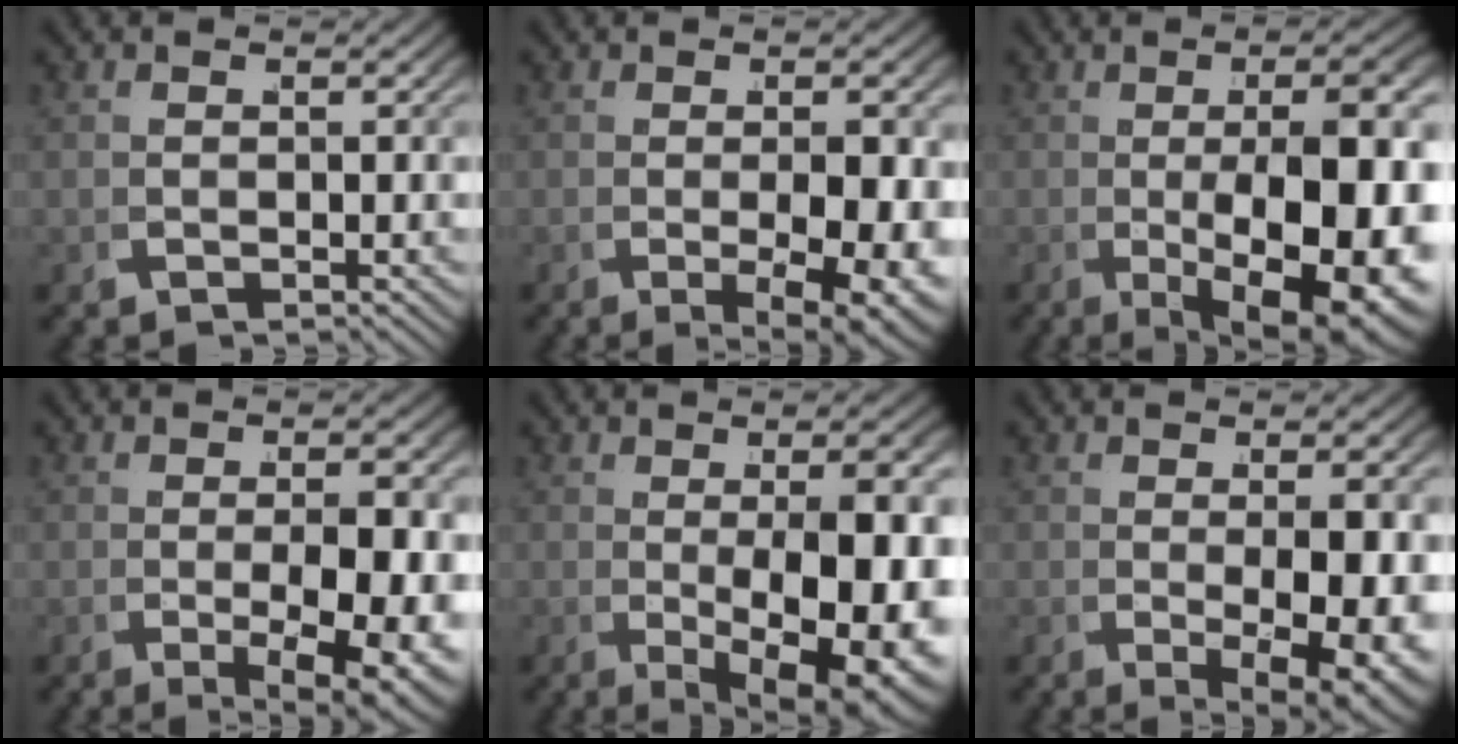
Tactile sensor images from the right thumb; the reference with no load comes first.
{"total": 7.1, "force": [-1.2, 3.3, 6.2], "torque": [-0.094, -0.014, -0.011]}
{"total": 13.5, "force": [-2.0, 5.7, 12.0], "torque": [-0.185, -0.026, -0.001]}
{"total": 8.0, "force": [-1.3, 3.7, 7.0], "torque": [-0.109, -0.014, -0.011]}
{"total": 12.1, "force": [-1.4, 5.2, 10.8], "torque": [-0.164, -0.029, 0.006]}
{"total": 7.9, "force": [-0.7, 3.5, 7.0], "torque": [-0.112, -0.014, 0.000]}